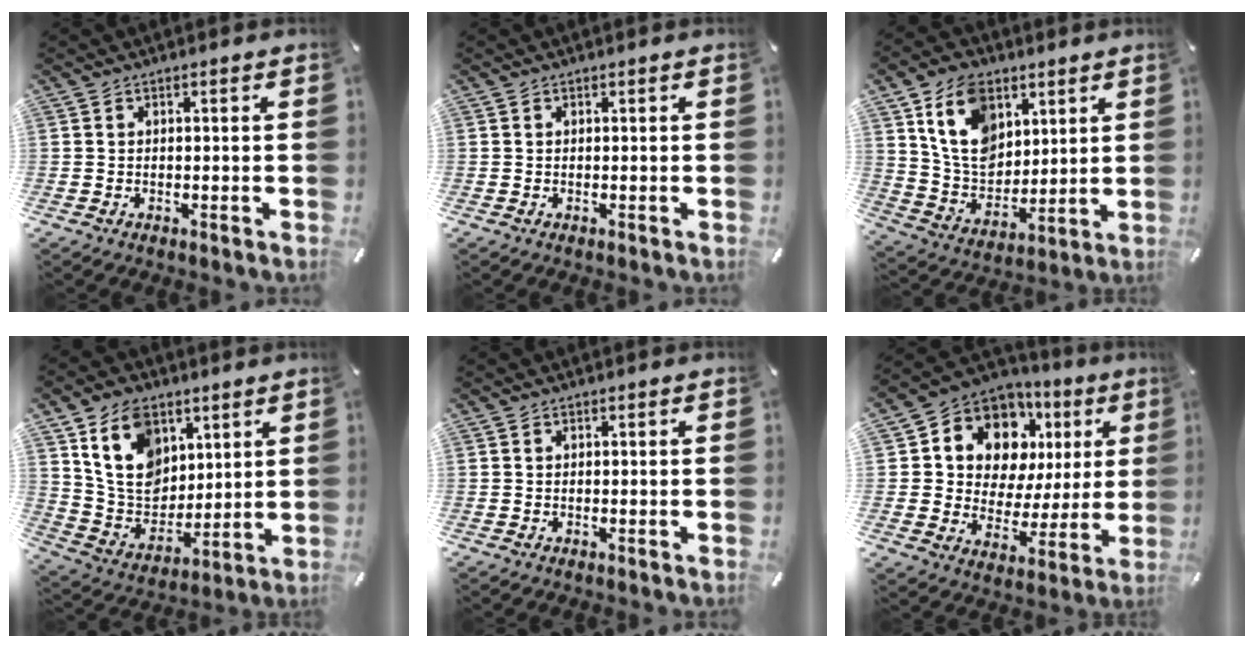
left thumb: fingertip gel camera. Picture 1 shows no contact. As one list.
[{"total": 0.0}, {"total": 14.0, "force": [6.6, 10.5, 6.5], "torque": [-0.139, -0.025, 0.129]}, {"total": 15.0, "force": [7.2, 11.3, 6.6], "torque": [-0.129, -0.028, 0.144]}, {"total": 0.0}, {"total": 13.8, "force": [7.2, 10.0, 6.1], "torque": [-0.109, -0.046, 0.135]}]